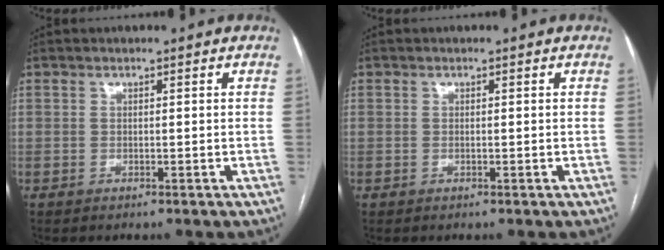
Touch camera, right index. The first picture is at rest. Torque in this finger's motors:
{"motor_torque": [0.14, 0.01, 0.04, 0.00]}